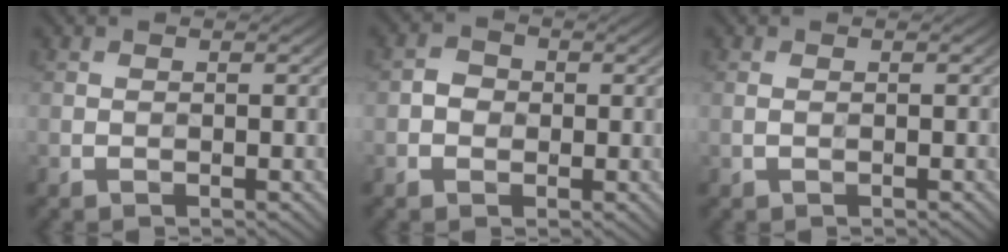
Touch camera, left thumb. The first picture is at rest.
{"total": 2.0, "force": [-0.3, 1.8, 0.9], "torque": [-0.017, -0.001, -0.012]}
{"total": 0.5, "force": [0.0, 0.1, 0.5], "torque": [-0.013, 0.000, -0.002]}